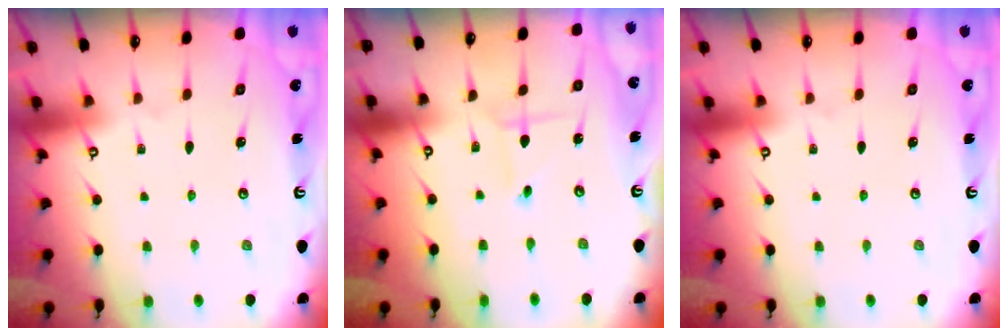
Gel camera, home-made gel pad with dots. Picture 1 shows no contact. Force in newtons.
{"total": 1.1, "press": 1.1, "slide": 0.1}
{"total": 0.0}